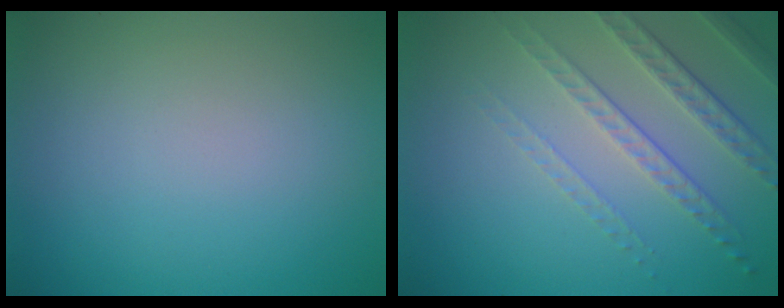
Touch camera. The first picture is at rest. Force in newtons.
{"total": 4.6, "press": 3.0, "slide": 3.5}